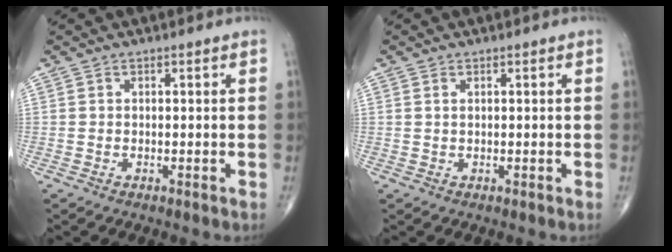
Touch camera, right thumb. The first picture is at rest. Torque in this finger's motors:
{"motor_torque": [-0.32, 0.25, 0.16, 0.24, -0.02]}